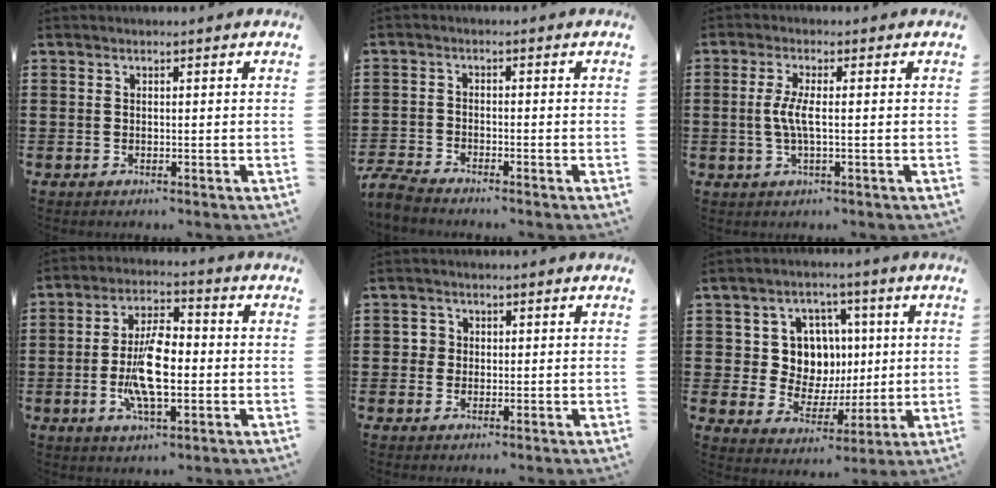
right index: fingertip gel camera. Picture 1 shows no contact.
{"total": 3.1, "force": [-3.0, 0.2, 0.4], "torque": [-0.025, -0.004, -0.068]}
{"total": 3.9, "force": [-0.2, 0.6, 3.8], "torque": [-0.093, -0.009, -0.013]}
{"total": 9.9, "force": [-1.6, 3.9, 8.9], "torque": [-0.192, -0.005, -0.034]}
{"total": 1.9, "force": [0.2, 1.8, 0.5], "torque": [-0.016, 0.009, 0.002]}
{"total": 8.9, "force": [1.8, 8.0, 3.6], "torque": [-0.092, 0.012, 0.037]}